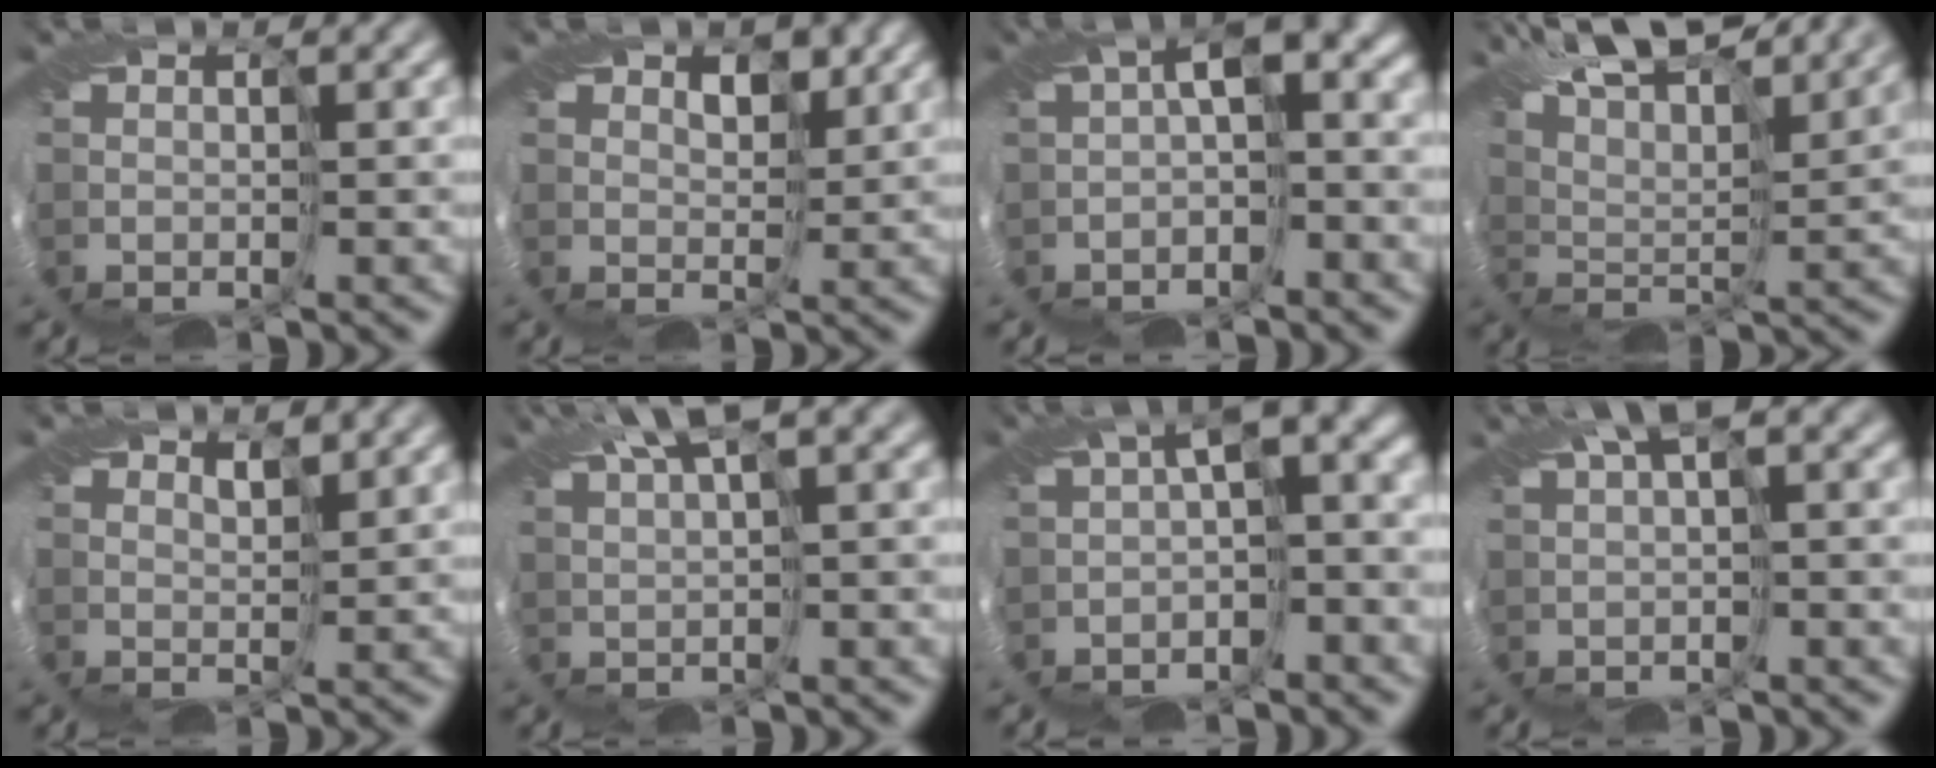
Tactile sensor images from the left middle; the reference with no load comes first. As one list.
[{"total": 1.8, "force": [1.2, 1.1, 0.7], "torque": [-0.014, -0.004, 0.021]}, {"total": 5.2, "force": [-0.2, 2.2, 4.7], "torque": [-0.073, 0.018, -0.017]}, {"total": 11.4, "force": [9.1, 2.7, 6.4], "torque": [-0.125, 0.020, 0.119]}, {"total": 1.1, "force": [1.0, 0.2, 0.2], "torque": [-0.005, -0.003, 0.022]}, {"total": 5.6, "force": [3.4, 0.8, 4.4], "torque": [-0.080, 0.021, 0.065]}, {"total": 6.8, "force": [0.5, 2.9, 6.2], "torque": [-0.085, 0.008, 0.000]}, {"total": 3.7, "force": [1.7, 0.6, 3.3], "torque": [-0.058, 0.017, 0.036]}]